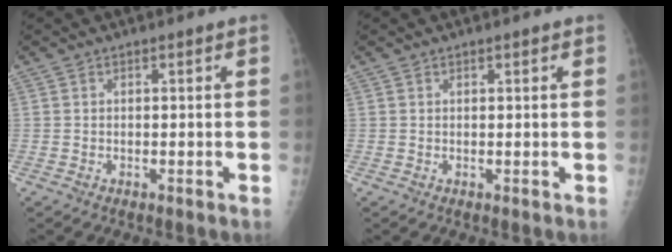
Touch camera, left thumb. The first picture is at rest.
{"total": 0.7, "force": [0.5, 0.3, 0.4], "torque": [-0.004, -0.001, 0.006]}